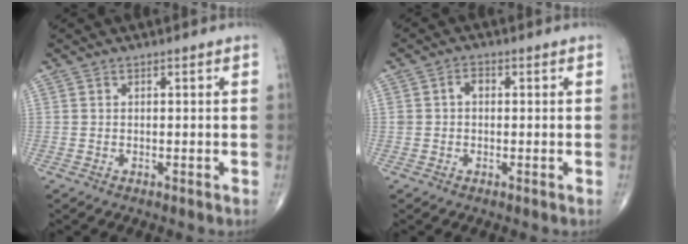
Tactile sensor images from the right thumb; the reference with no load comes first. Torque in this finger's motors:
{"motor_torque": [0.58, 0.44, 0.44, 0.15, -0.01]}